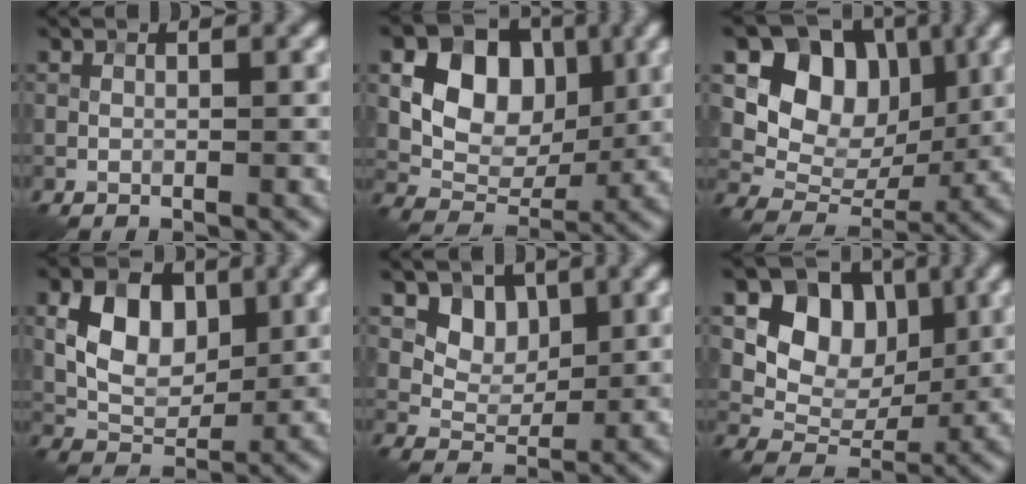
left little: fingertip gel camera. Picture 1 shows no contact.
{"total": 8.8, "force": [1.9, 6.5, 5.6], "torque": [-0.090, 0.002, 0.023]}
{"total": 8.6, "force": [2.6, 6.7, 4.6], "torque": [-0.056, -0.012, 0.037]}
{"total": 6.2, "force": [1.4, 4.1, 4.4], "torque": [-0.077, 0.000, 0.024]}
{"total": 3.8, "force": [1.8, 2.9, 1.7], "torque": [-0.033, -0.018, 0.041]}
{"total": 7.3, "force": [2.2, 5.7, 4.0], "torque": [-0.045, -0.007, 0.027]}